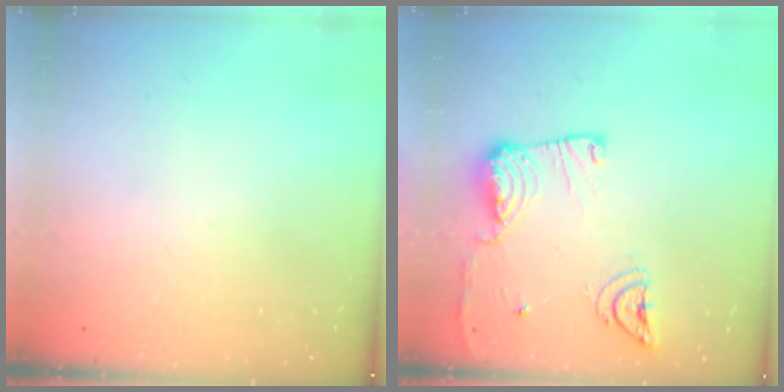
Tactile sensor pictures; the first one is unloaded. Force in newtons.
{"total": 13.5, "press": 13.4, "slide": 1.7}